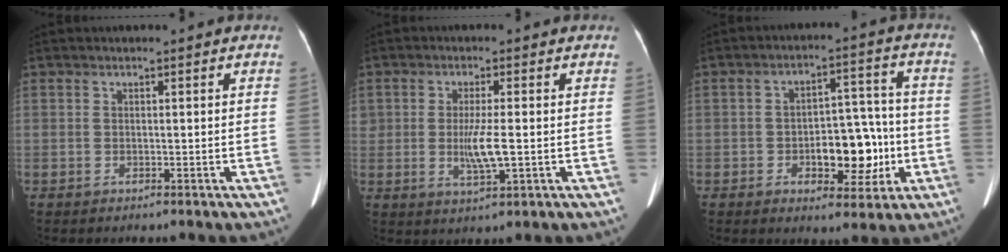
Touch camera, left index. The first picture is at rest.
{"total": 4.4, "force": [-0.8, 0.7, 4.3], "torque": [-0.082, -0.022, -0.013]}
{"total": 9.6, "force": [-3.1, 4.8, 7.7], "torque": [-0.102, 0.007, -0.042]}